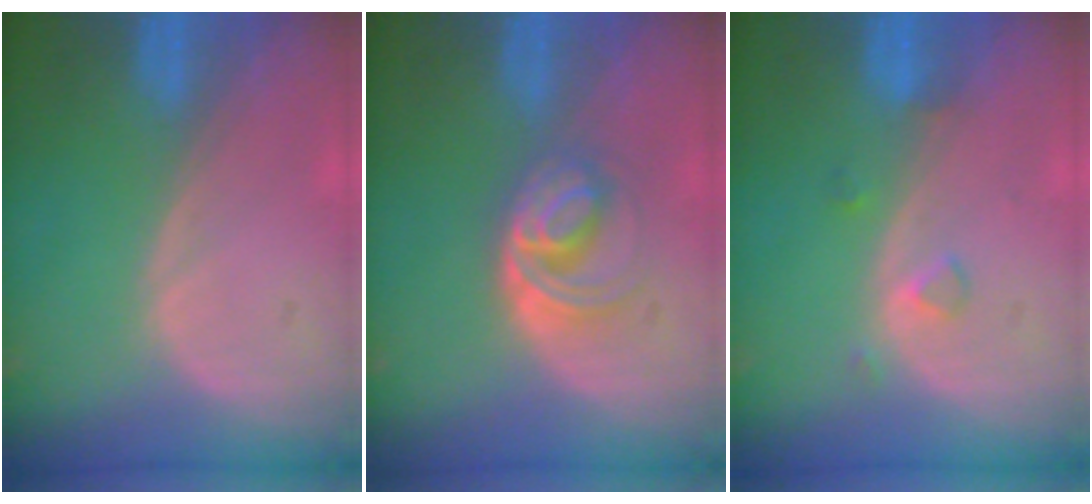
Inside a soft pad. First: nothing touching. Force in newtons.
{"total": 5.9, "press": 5.2, "slide": 2.7}
{"total": 1.8, "press": 1.8, "slide": 0.1}